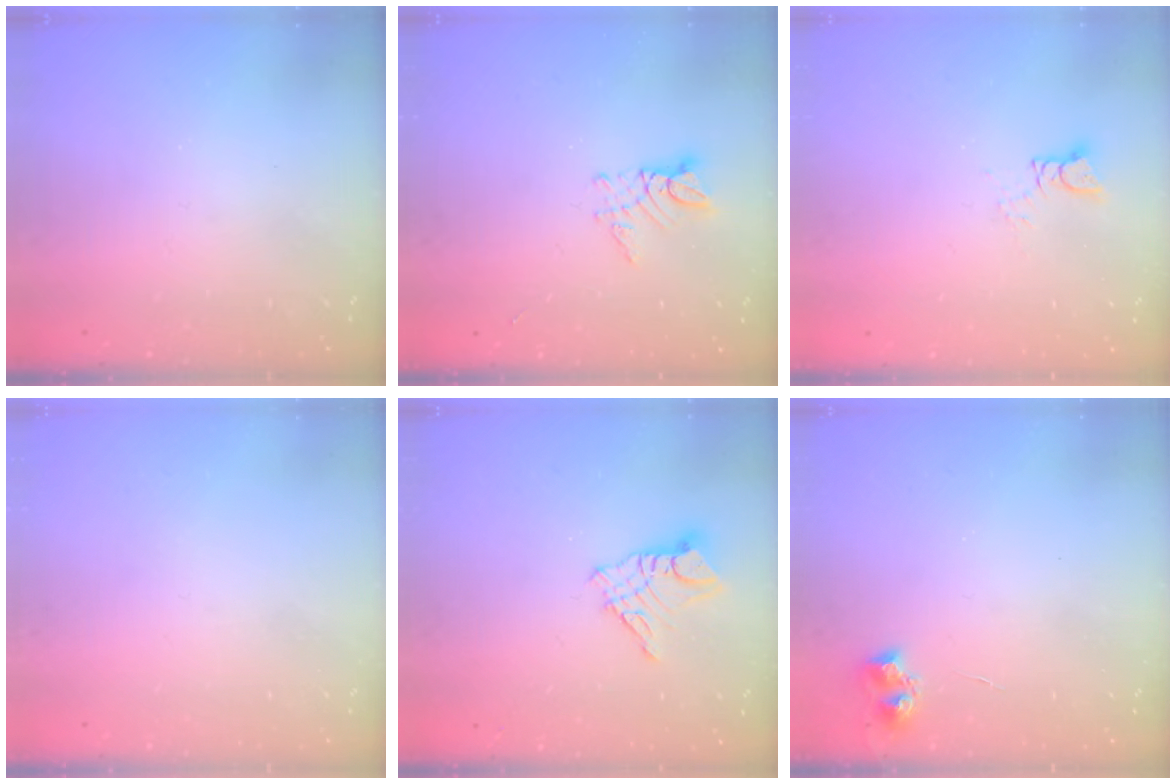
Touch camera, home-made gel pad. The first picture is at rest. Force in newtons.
{"total": 5.6, "press": 5.6, "slide": 0.3}
{"total": 3.6, "press": 3.5, "slide": 0.4}
{"total": 0.0}
{"total": 8.5, "press": 8.4, "slide": 0.7}
{"total": 6.2, "press": 6.1, "slide": 0.8}